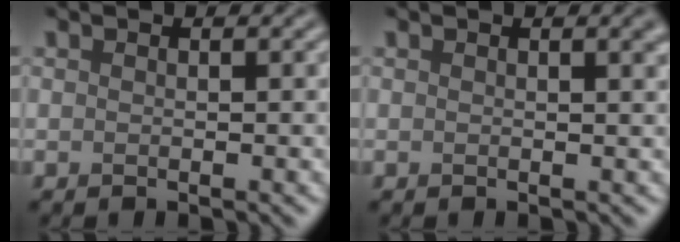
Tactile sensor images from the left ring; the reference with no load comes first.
{"total": 1.4, "force": [0.7, 0.5, 1.1], "torque": [-0.006, 0.005, 0.008]}